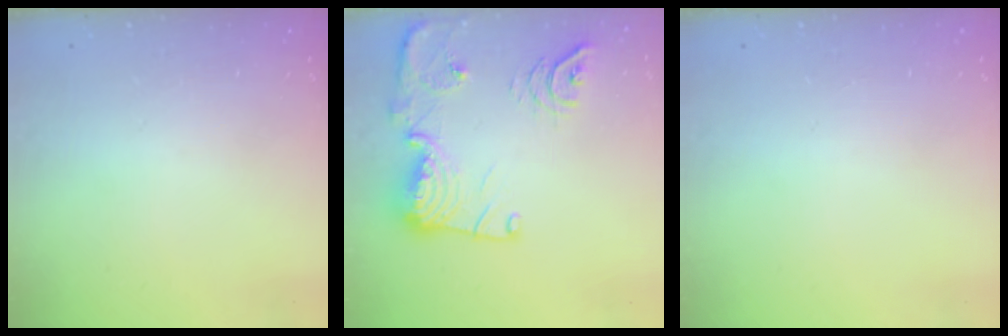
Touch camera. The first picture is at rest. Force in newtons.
{"total": 18.6, "press": 18.6, "slide": 1.1}
{"total": 0.0}